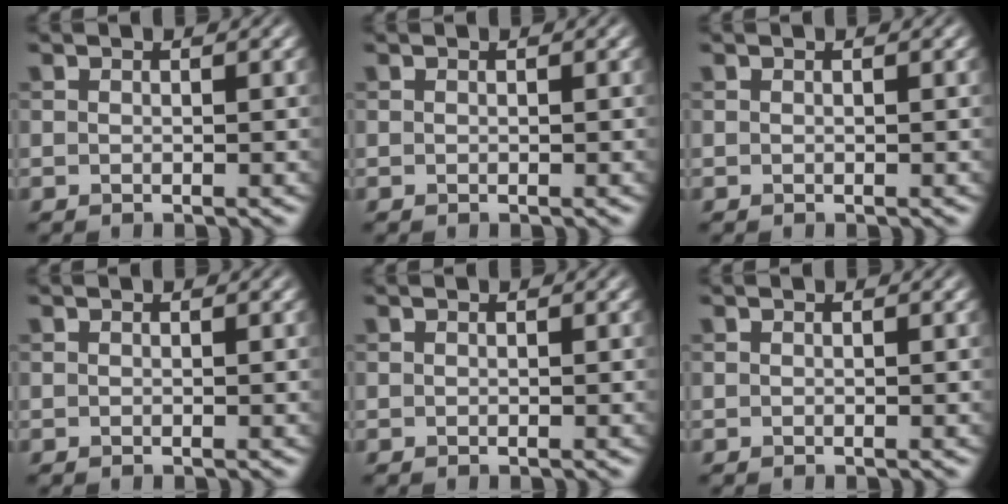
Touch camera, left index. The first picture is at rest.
{"total": 0.0}
{"total": 0.0}
{"total": 0.0}
{"total": 0.0}
{"total": 0.0}